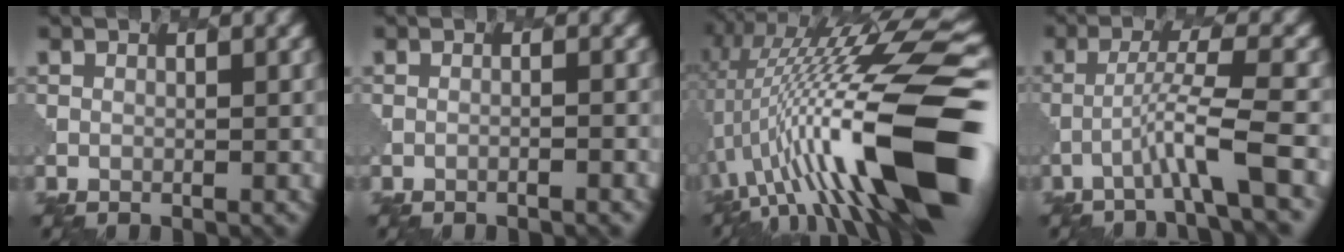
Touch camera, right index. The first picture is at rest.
{"total": 0.9, "force": [-0.6, 0.3, 0.7], "torque": [-0.003, 0.007, -0.019]}
{"total": 17.2, "force": [-1.5, 4.4, 16.5], "torque": [-0.266, 0.036, -0.034]}
{"total": 4.2, "force": [-2.0, -0.1, 3.7], "torque": [-0.063, 0.014, -0.054]}